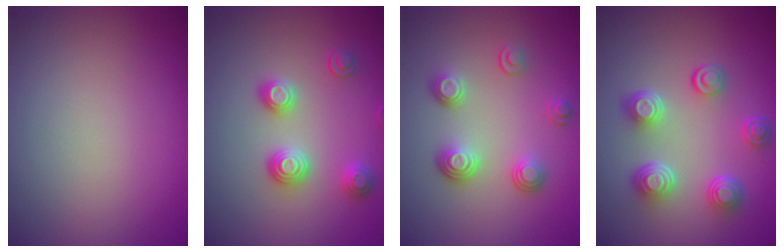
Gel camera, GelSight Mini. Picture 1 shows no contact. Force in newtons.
{"total": 2.8, "press": 2.7, "slide": 0.8}
{"total": 3.3, "press": 2.6, "slide": 2.1}
{"total": 5.0, "press": 3.5, "slide": 3.5}